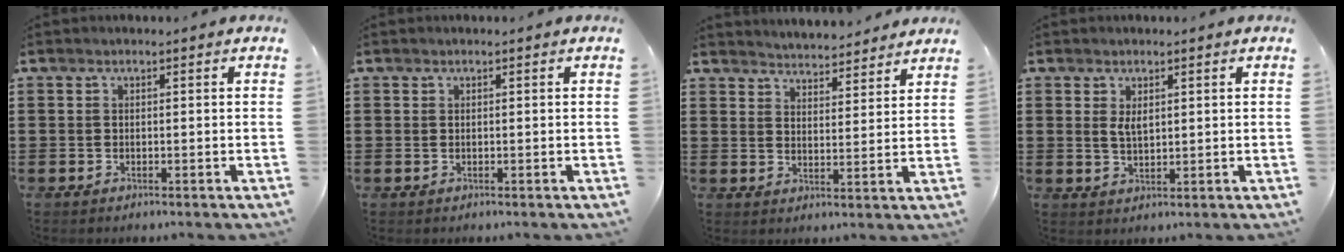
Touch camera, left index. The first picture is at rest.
{"total": 0.0}
{"total": 3.9, "force": [3.9, -0.1, -0.2], "torque": [-0.011, -0.024, 0.070]}
{"total": 2.2, "force": [1.0, 1.0, 1.7], "torque": [-0.038, 0.003, 0.017]}